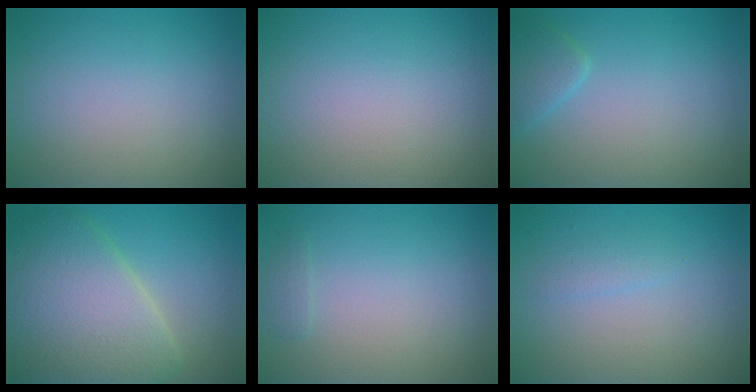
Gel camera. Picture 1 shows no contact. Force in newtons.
{"total": 0.0}
{"total": 1.7, "press": 1.7, "slide": 0.2}
{"total": 9.0, "press": 9.0, "slide": 0.4}
{"total": 0.7, "press": 0.7, "slide": 0.1}
{"total": 0.9, "press": 0.9, "slide": 0.1}